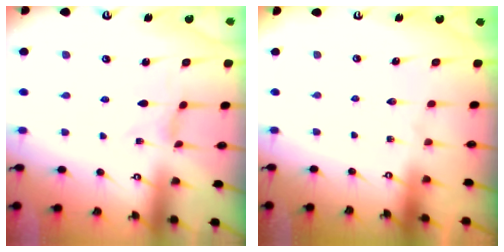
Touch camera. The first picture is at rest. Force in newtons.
{"total": 0.0}